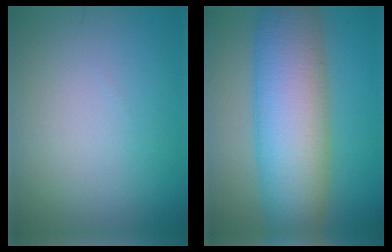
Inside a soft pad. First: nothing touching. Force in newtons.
{"total": 11.2, "press": 11.2, "slide": 0.4}